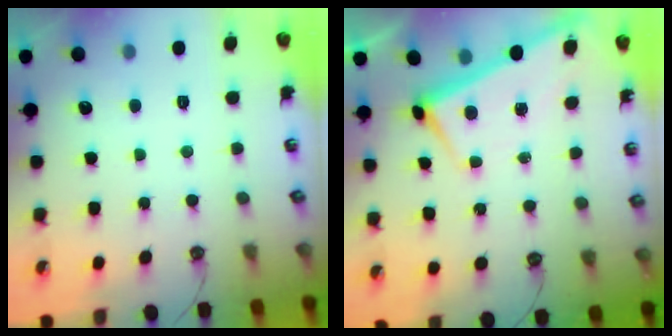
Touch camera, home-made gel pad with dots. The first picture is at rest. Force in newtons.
{"total": 1.2, "press": 1.2, "slide": 0.1}